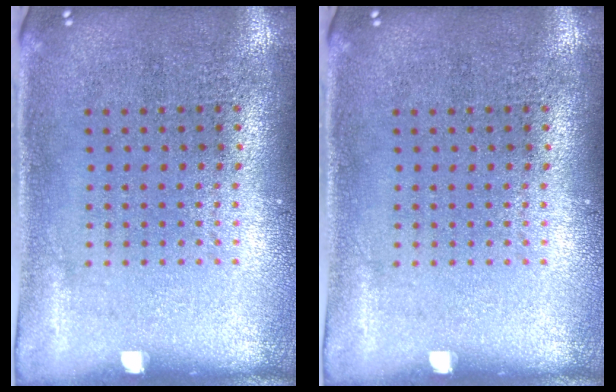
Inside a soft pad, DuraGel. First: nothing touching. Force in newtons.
{"total": 0.0}